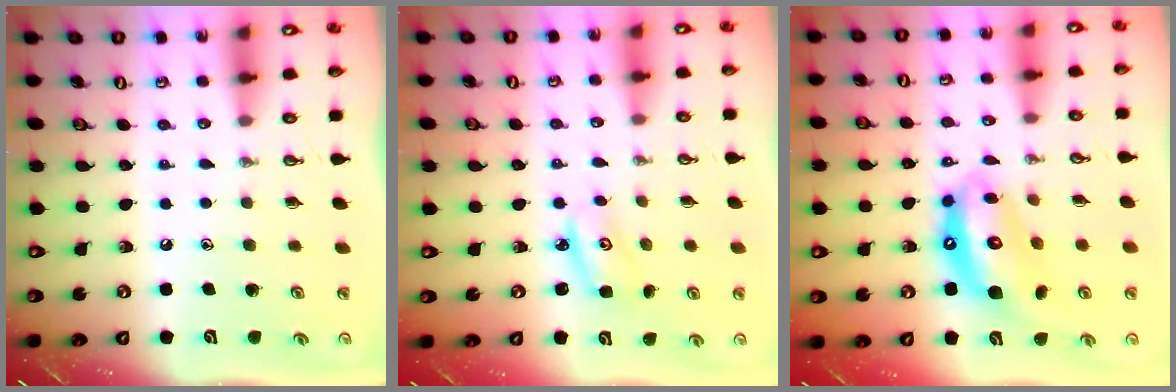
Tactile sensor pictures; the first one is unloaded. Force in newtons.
{"total": 3.5, "press": 3.5, "slide": 0.2}
{"total": 13.5, "press": 13.4, "slide": 1.7}